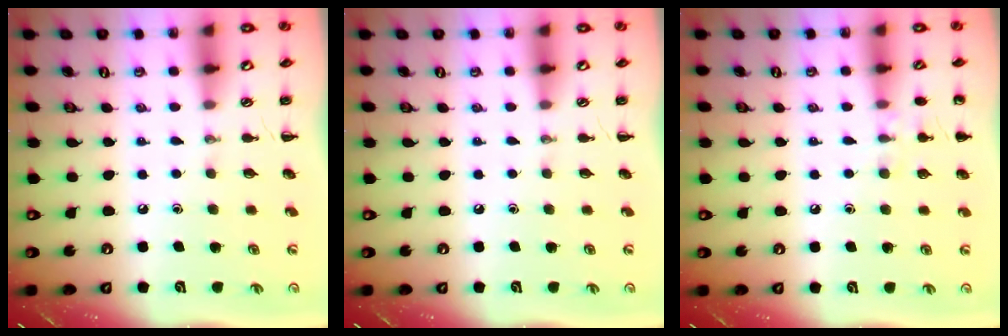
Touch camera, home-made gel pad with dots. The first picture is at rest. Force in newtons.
{"total": 0.0}
{"total": 7.6, "press": 7.3, "slide": 2.1}